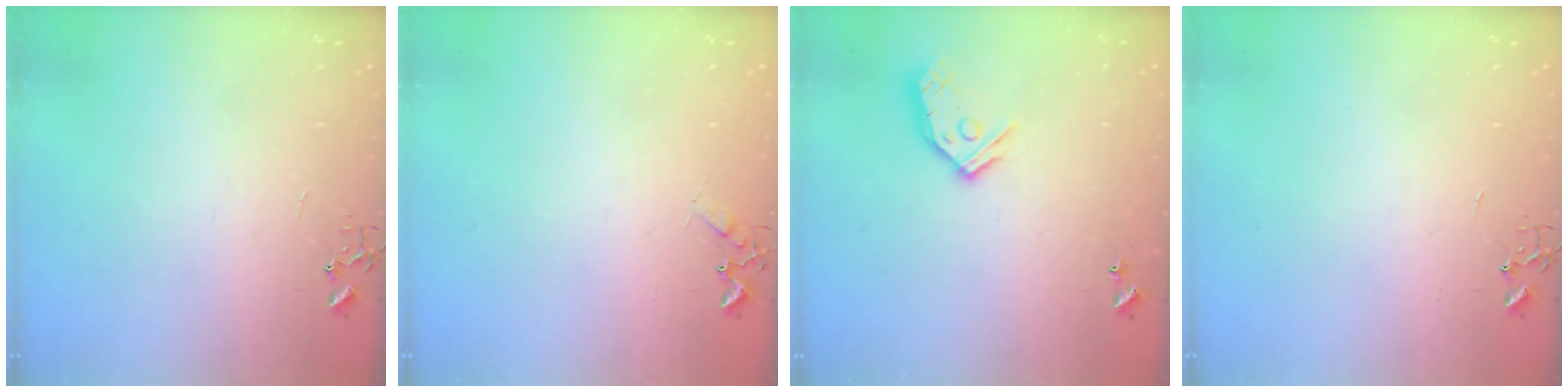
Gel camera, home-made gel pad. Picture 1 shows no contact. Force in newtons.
{"total": 6.1, "press": 6.0, "slide": 0.8}
{"total": 12.2, "press": 12.1, "slide": 1.5}
{"total": 0.0}